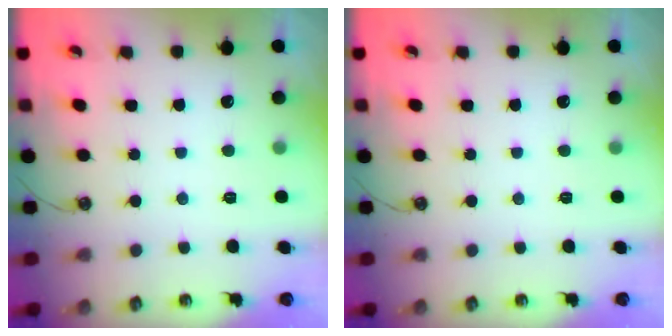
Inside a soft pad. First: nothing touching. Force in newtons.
{"total": 0.0}